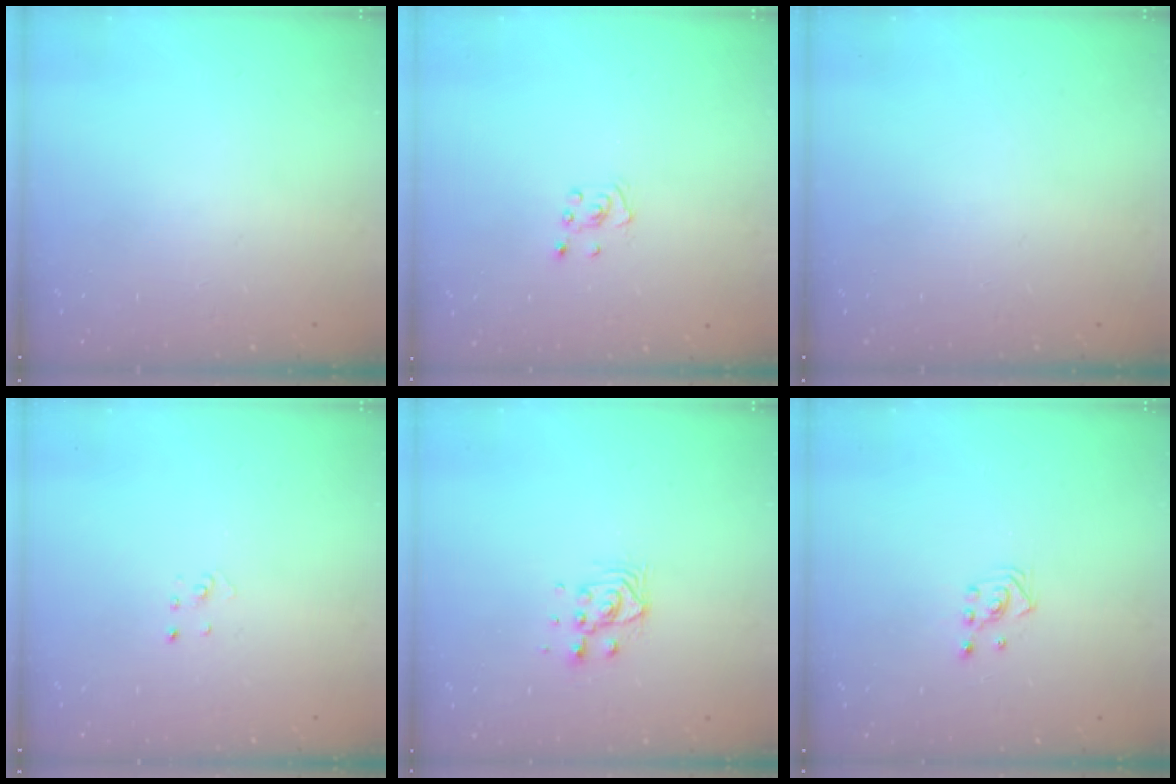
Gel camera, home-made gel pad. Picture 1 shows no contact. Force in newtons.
{"total": 2.8, "press": 2.8, "slide": 0.3}
{"total": 0.0}
{"total": 2.1, "press": 2.1, "slide": 0.1}
{"total": 6.4, "press": 6.4, "slide": 0.4}
{"total": 2.8, "press": 2.8, "slide": 0.3}